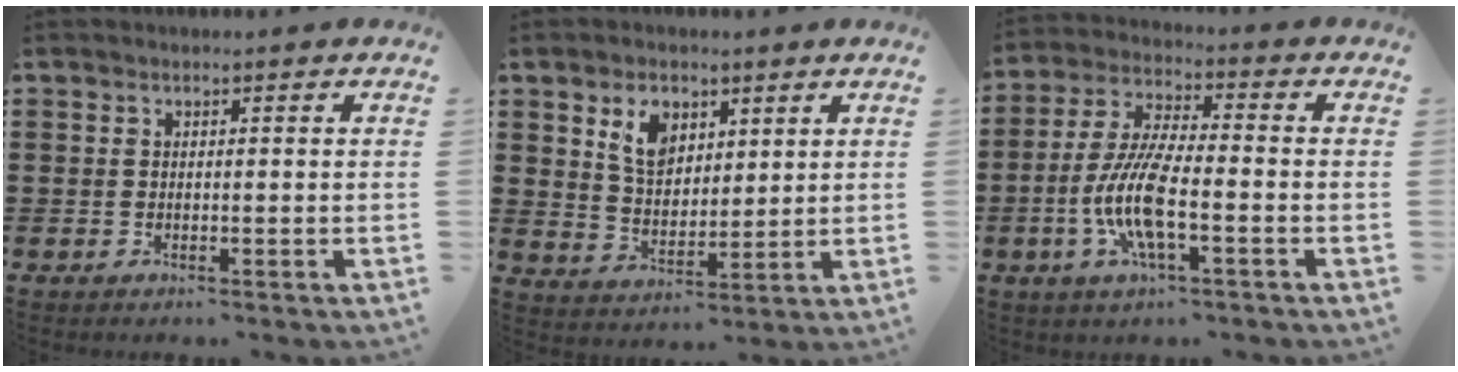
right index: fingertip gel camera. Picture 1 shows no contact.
{"total": 6.3, "force": [3.3, 4.2, 3.2], "torque": [-0.073, 0.011, 0.061]}
{"total": 9.6, "force": [-2.9, 2.3, 8.8], "torque": [-0.200, -0.017, -0.060]}